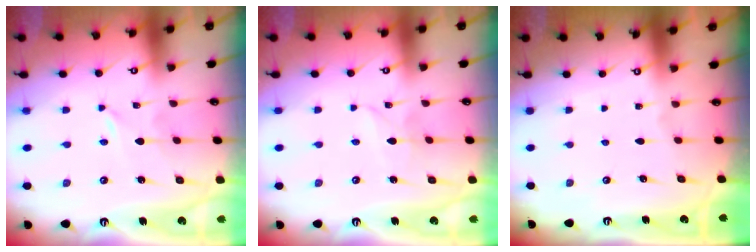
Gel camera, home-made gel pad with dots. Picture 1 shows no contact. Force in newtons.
{"total": 2.4, "press": 2.4, "slide": 0.1}
{"total": 0.0}